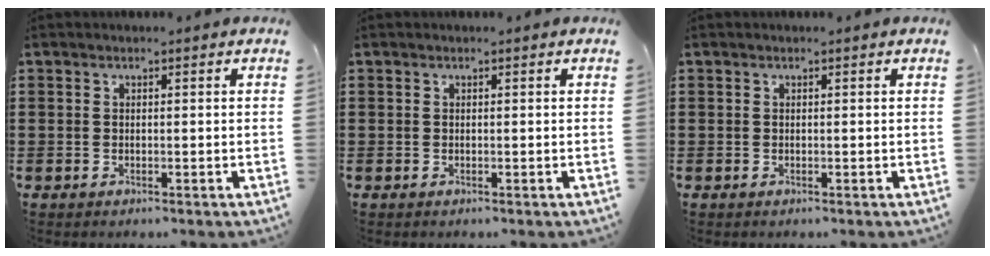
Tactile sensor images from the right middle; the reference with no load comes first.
{"total": 0.0}
{"total": 0.0}